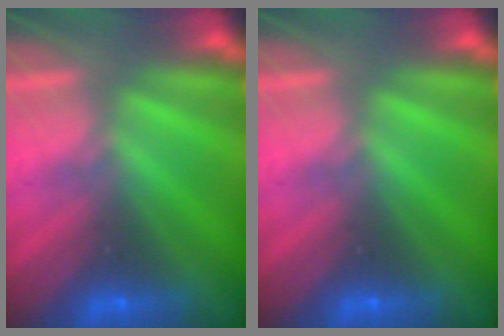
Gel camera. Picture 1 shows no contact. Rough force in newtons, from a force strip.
{"total": 0.0}